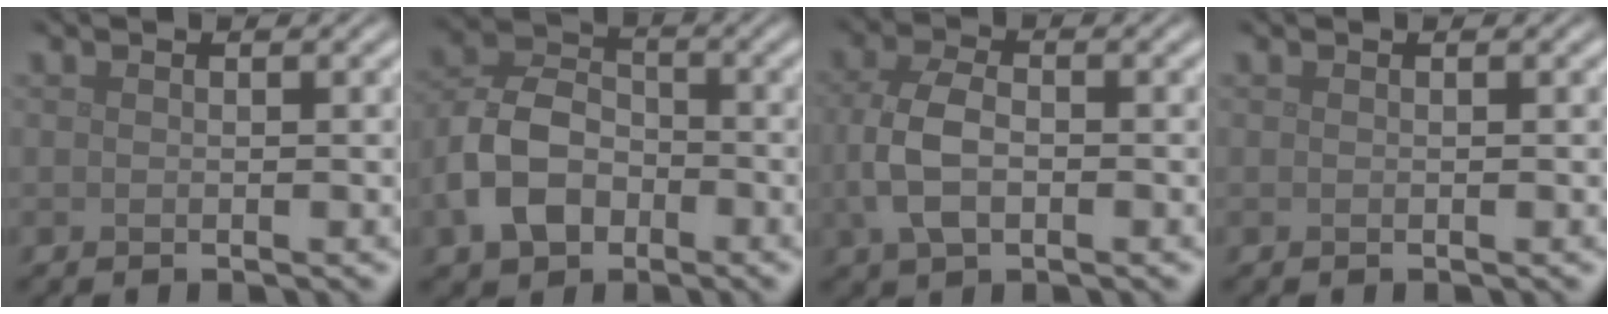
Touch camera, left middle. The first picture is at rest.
{"total": 6.1, "force": [-2.2, 4.4, 3.5], "torque": [-0.075, 0.004, -0.050]}
{"total": 4.5, "force": [-0.4, 2.8, 3.5], "torque": [-0.082, -0.001, -0.009]}
{"total": 0.0}